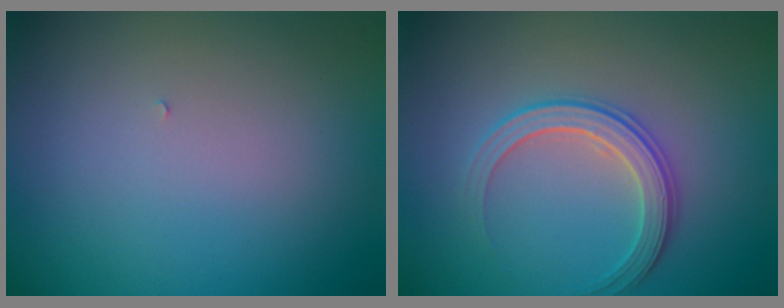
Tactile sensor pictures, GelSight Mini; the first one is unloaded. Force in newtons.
{"total": 2.8, "press": 2.8, "slide": 0.3}